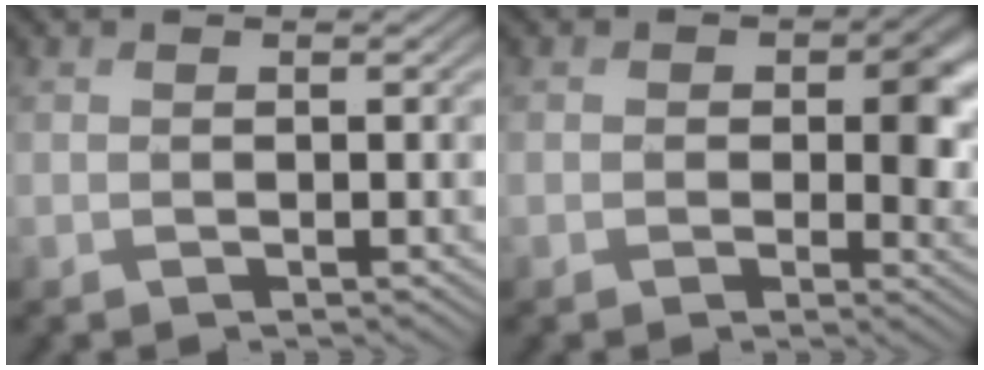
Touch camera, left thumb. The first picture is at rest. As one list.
[{"total": 4.7, "force": [0.2, 3.6, 3.0], "torque": [-0.038, -0.014, 0.002]}]